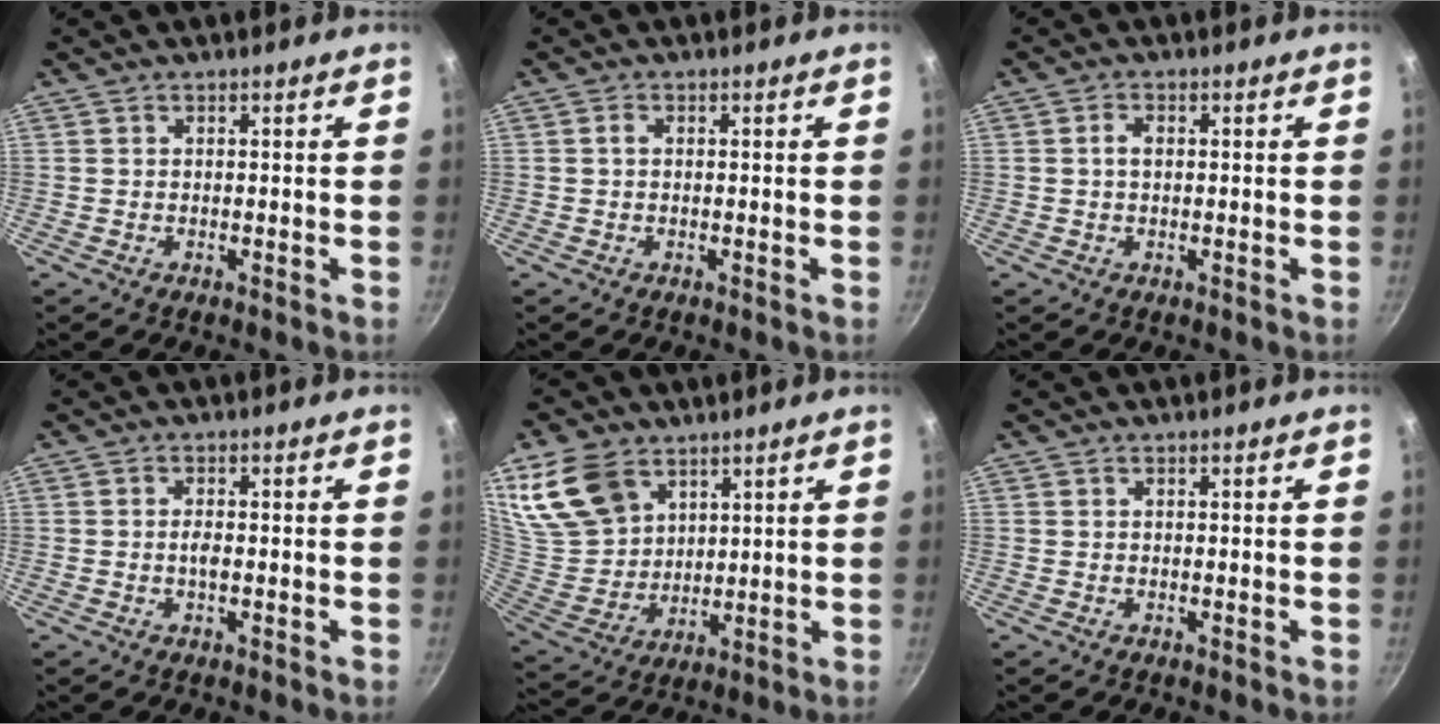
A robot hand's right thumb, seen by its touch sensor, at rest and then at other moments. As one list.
[{"total": 0.7, "force": [0.1, 0.5, 0.5], "torque": [-0.009, 0.003, 0.001]}, {"total": 1.8, "force": [0.2, 1.1, 1.4], "torque": [-0.023, 0.005, 0.002]}, {"total": 1.7, "force": [-0.3, 0.7, 1.5], "torque": [-0.029, 0.004, -0.008]}, {"total": 14.7, "force": [8.4, 9.8, 7.1], "torque": [-0.124, -0.035, 0.181]}, {"total": 0.0}]